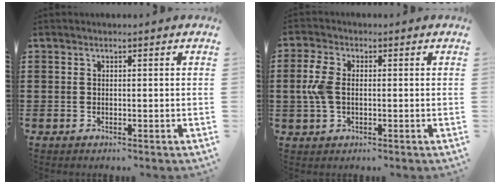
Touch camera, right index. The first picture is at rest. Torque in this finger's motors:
{"motor_torque": [1.26, -0.27, 0.36, 0.19]}